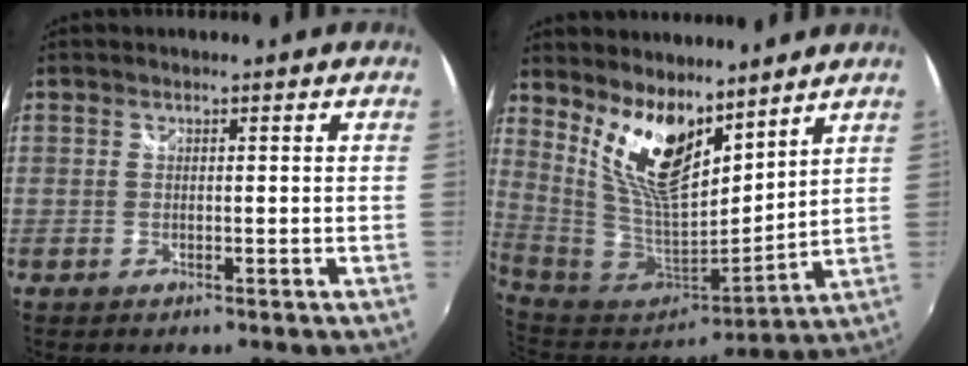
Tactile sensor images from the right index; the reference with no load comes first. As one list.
[{"total": 15.5, "force": [9.2, 6.4, 10.7], "torque": [-0.198, -0.010, 0.186]}]